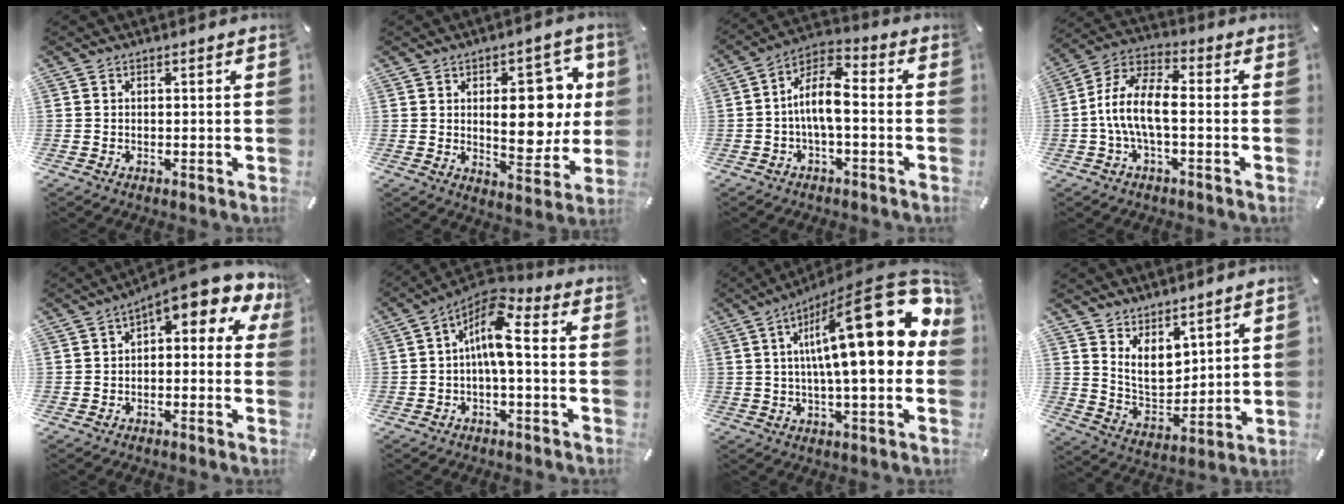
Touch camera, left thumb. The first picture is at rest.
{"total": 16.9, "force": [3.1, 9.1, 13.9], "torque": [-0.165, -0.009, 0.052]}
{"total": 10.0, "force": [-1.1, 4.1, 9.1], "torque": [-0.182, -0.001, -0.020]}
{"total": 10.4, "force": [-1.8, 4.4, 9.2], "torque": [-0.194, 0.001, -0.036]}
{"total": 8.3, "force": [4.1, 3.0, 6.5], "torque": [-0.100, -0.034, 0.069]}
{"total": 10.2, "force": [0.6, 4.4, 9.2], "torque": [-0.170, -0.006, 0.014]}
{"total": 26.0, "force": [6.8, 7.3, 24.1], "torque": [-0.367, -0.063, 0.102]}
{"total": 8.0, "force": [5.4, 5.1, 2.9], "torque": [-0.059, -0.041, 0.104]}